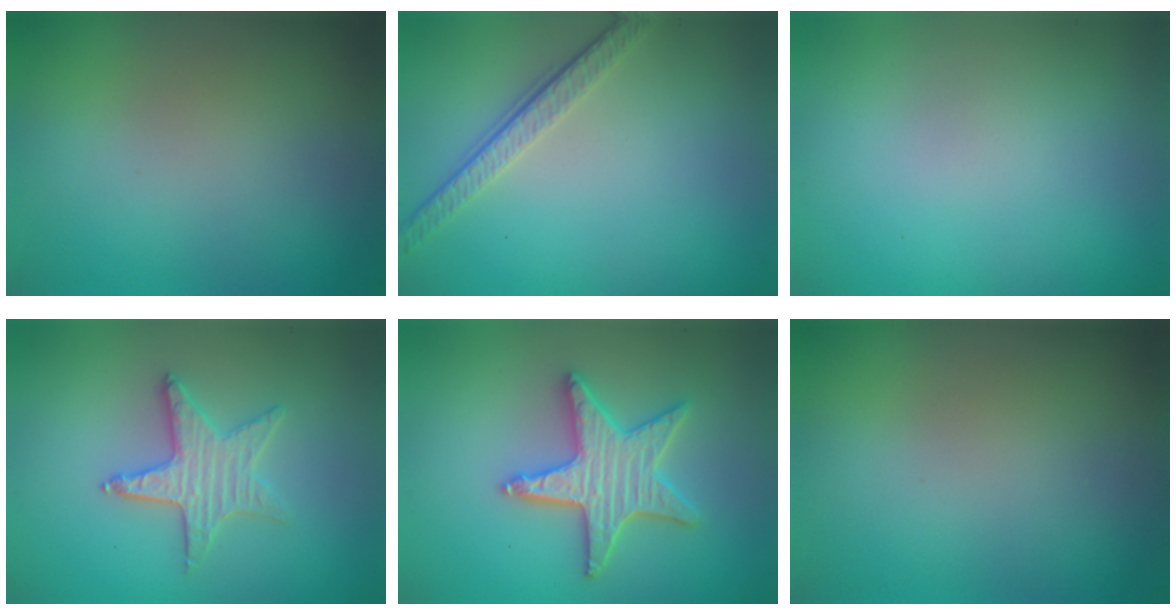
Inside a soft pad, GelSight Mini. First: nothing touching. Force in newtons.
{"total": 3.5, "press": 2.4, "slide": 2.5}
{"total": 0.0}
{"total": 2.9, "press": 2.8, "slide": 0.8}
{"total": 4.2, "press": 4.1, "slide": 0.8}
{"total": 0.0}